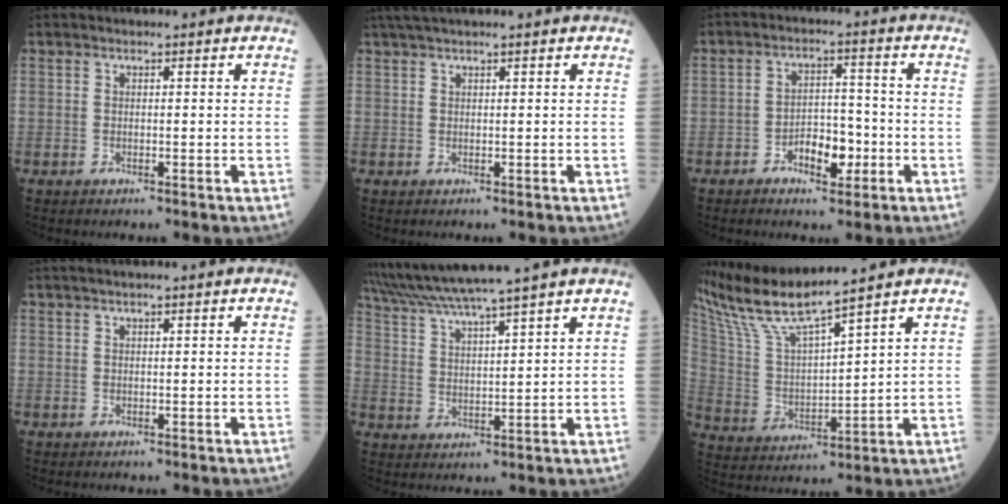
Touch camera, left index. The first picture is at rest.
{"total": 2.6, "force": [2.1, -0.4, 1.5], "torque": [-0.029, 0.019, 0.042]}
{"total": 5.6, "force": [-2.6, 2.8, 4.1], "torque": [-0.068, 0.009, -0.044]}
{"total": 1.4, "force": [1.0, -0.2, 1.0], "torque": [-0.022, 0.014, 0.023]}
{"total": 11.4, "force": [9.9, -2.2, 5.1], "torque": [-0.097, 0.015, 0.173]}
{"total": 11.8, "force": [10.4, -1.4, 5.3], "torque": [-0.123, 0.003, 0.211]}